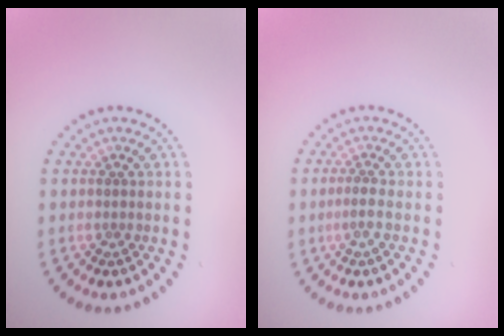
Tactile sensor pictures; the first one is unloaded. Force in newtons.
{"total": 1.2, "press": 0.9, "slide": 0.9}